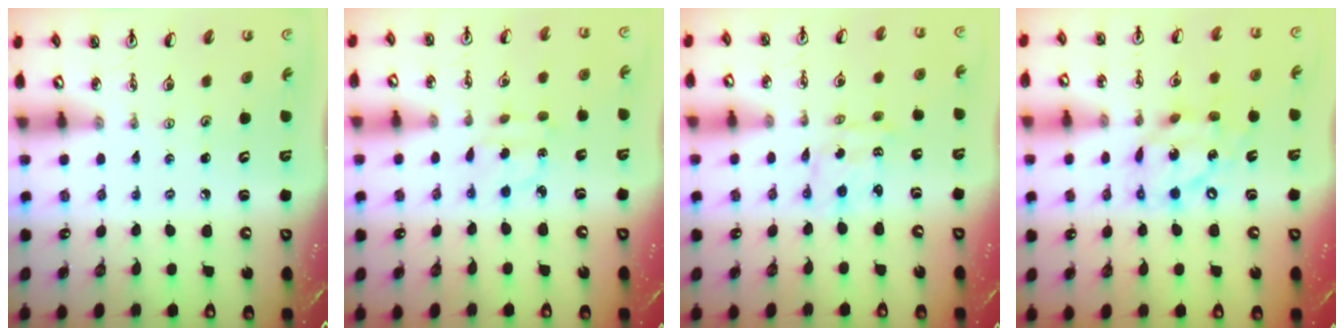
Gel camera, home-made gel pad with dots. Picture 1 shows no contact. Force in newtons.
{"total": 3.2, "press": 3.2, "slide": 0.5}
{"total": 1.2, "press": 1.2, "slide": 0.1}
{"total": 13.5, "press": 13.4, "slide": 0.9}